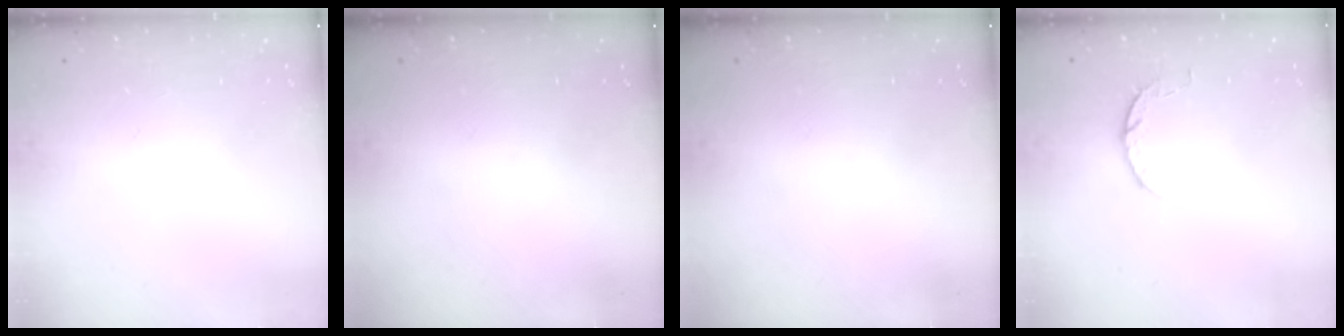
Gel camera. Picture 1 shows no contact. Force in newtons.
{"total": 0.0}
{"total": 0.0}
{"total": 3.9, "press": 3.9, "slide": 0.6}